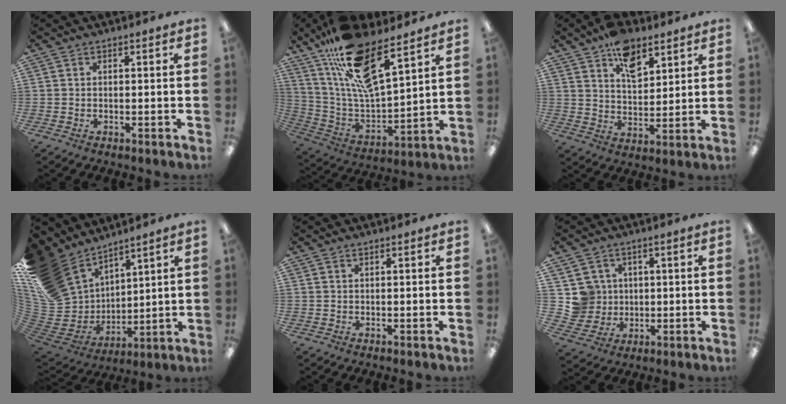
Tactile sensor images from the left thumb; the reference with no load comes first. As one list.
[{"total": 19.1, "force": [13.4, 5.7, 12.5], "torque": [-0.236, -0.077, 0.234]}, {"total": 10.3, "force": [6.6, 5.6, 5.5], "torque": [-0.077, -0.033, 0.118]}, {"total": 20.5, "force": [11.5, 14.4, 9.0], "torque": [-0.227, -0.067, 0.230]}, {"total": 0.0}, {"total": 7.1, "force": [2.1, 6.8, 0.2], "torque": [-0.027, -0.001, 0.045]}]